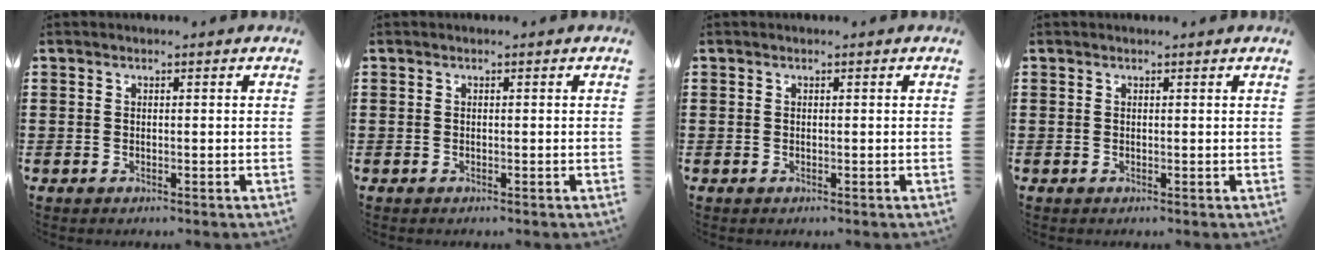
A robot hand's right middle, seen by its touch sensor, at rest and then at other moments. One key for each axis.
{"total": 0.0}
{"total": 0.0}
{"total": 0.0}